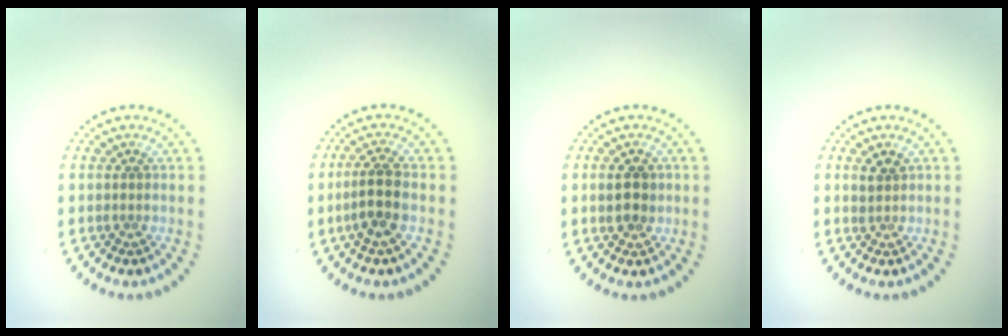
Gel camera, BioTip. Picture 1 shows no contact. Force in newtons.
{"total": 2.8, "press": 2.5, "slide": 1.3}
{"total": 2.5, "press": 2.5, "slide": 0.5}
{"total": 1.3, "press": 1.1, "slide": 0.6}